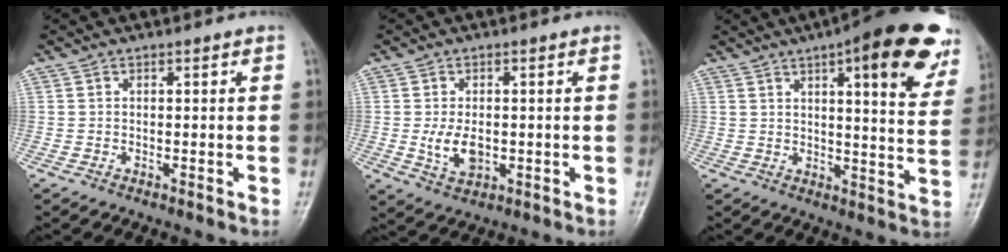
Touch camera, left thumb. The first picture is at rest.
{"total": 5.5, "force": [-0.4, 3.4, 4.3], "torque": [-0.075, -0.010, 0.000]}
{"total": 19.7, "force": [10.3, 5.5, 15.9], "torque": [-0.176, -0.032, 0.126]}